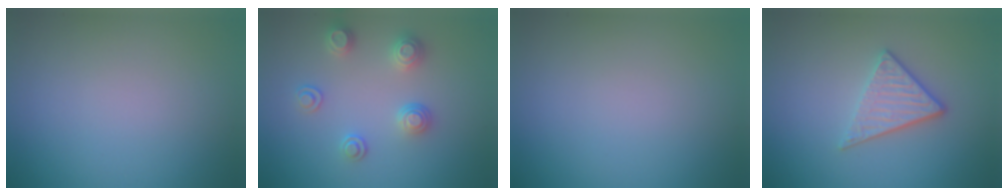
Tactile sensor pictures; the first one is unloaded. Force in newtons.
{"total": 2.6, "press": 2.6, "slide": 0.4}
{"total": 0.0}
{"total": 3.4, "press": 2.8, "slide": 1.9}